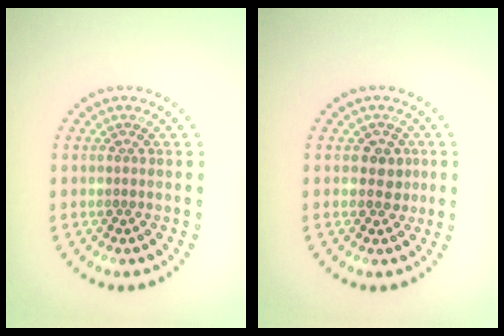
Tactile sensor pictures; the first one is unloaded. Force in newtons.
{"total": 1.9, "press": 1.7, "slide": 0.9}